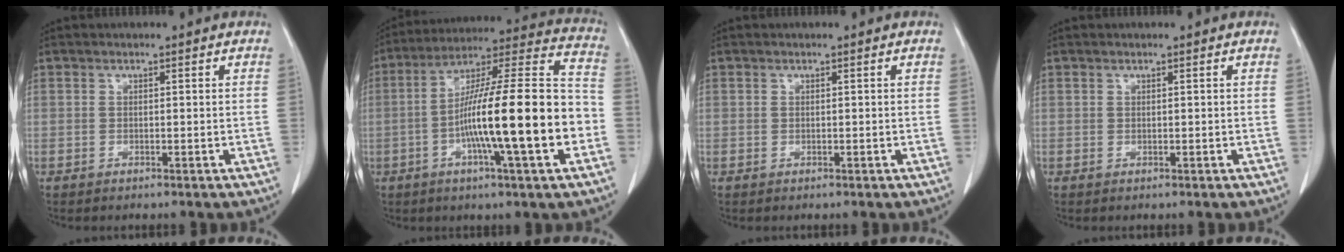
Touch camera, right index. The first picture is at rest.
{"total": 20.7, "force": [-4.8, 1.1, 20.1], "torque": [-0.308, 0.012, -0.078]}
{"total": 0.0}
{"total": 0.0}